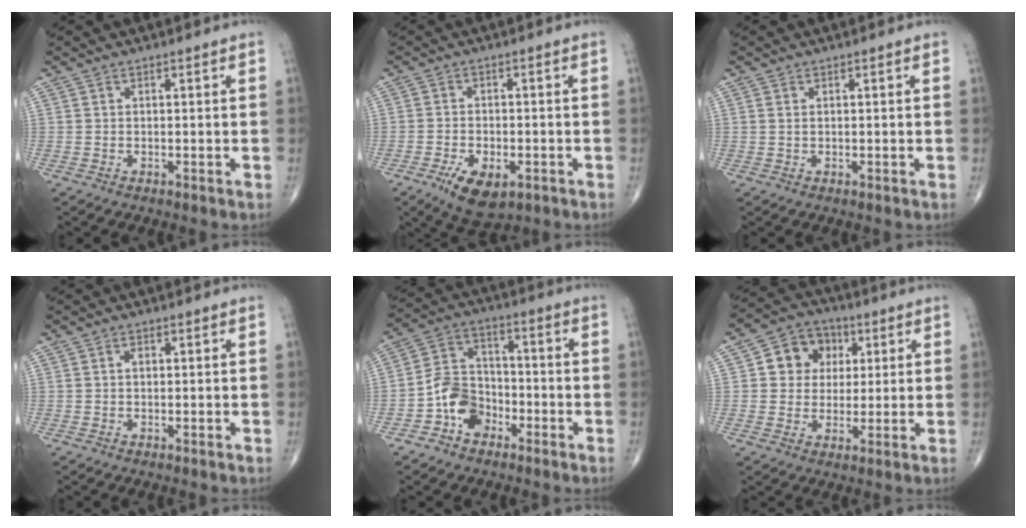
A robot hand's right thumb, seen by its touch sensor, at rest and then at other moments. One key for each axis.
{"total": 8.4, "fx": -4.1, "fy": 4.2, "fz": 5.9, "tx": -0.095, "ty": 0.006, "tz": -0.063}
{"total": 0.7, "fx": 0.2, "fy": 0.4, "fz": 0.5, "tx": -0.015, "ty": 0.004, "tz": 0.006}
{"total": 1.1, "fx": 0.1, "fy": 0.8, "fz": 0.8, "tx": -0.011, "ty": 0.003, "tz": 0.000}
{"total": 9.3, "fx": -4.1, "fy": 6.9, "fz": 4.7, "tx": -0.062, "ty": 0.039, "tz": -0.083}
{"total": 9.6, "fx": 2.4, "fy": 8.3, "fz": 4.1, "tx": -0.022, "ty": 0.003, "tz": 0.032}